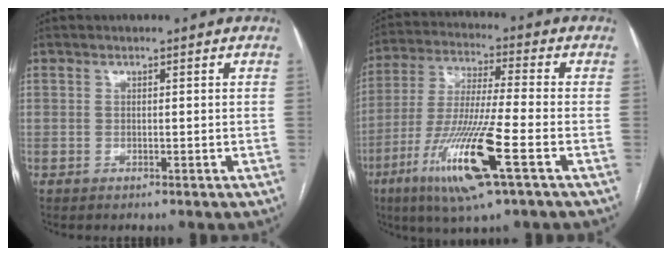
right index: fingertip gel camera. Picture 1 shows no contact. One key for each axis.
{"total": 15.4, "fx": -6.4, "fy": 0.4, "fz": 14.0, "tx": -0.288, "ty": -0.025, "tz": -0.117}